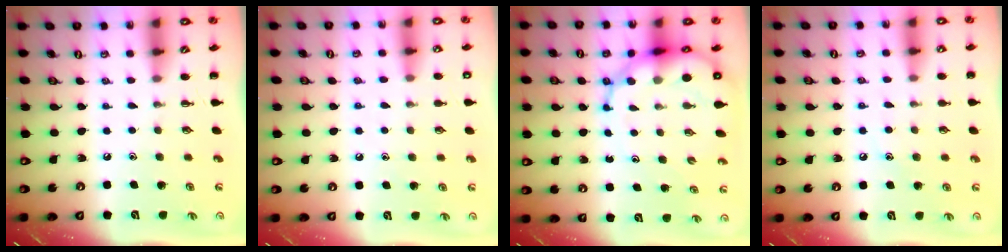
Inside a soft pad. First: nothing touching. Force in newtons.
{"total": 8.7, "press": 8.3, "slide": 2.4}
{"total": 13.1, "press": 12.6, "slide": 3.8}
{"total": 8.5, "press": 8.3, "slide": 1.9}